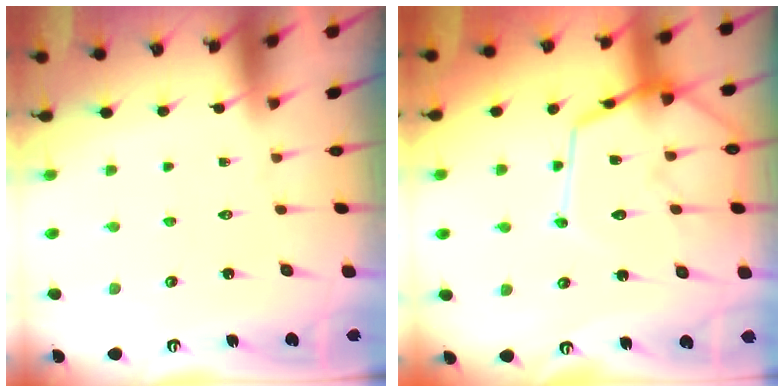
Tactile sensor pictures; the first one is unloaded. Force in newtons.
{"total": 15.9, "press": 15.9, "slide": 1.4}